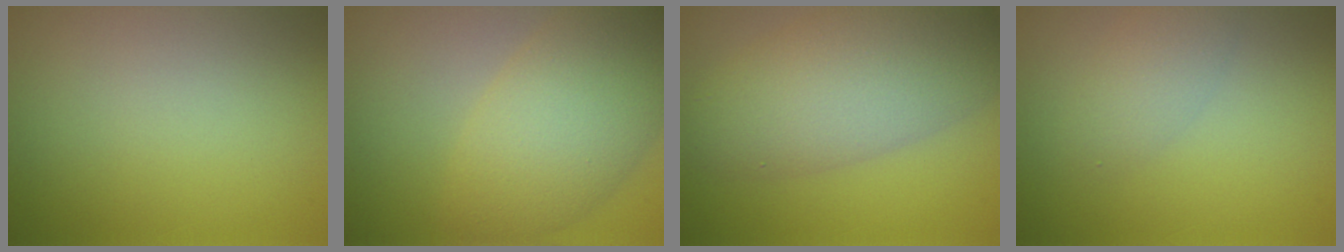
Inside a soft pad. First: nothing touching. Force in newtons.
{"total": 7.2, "press": 7.2, "slide": 0.2}
{"total": 7.7, "press": 7.7, "slide": 0.2}
{"total": 2.2, "press": 2.2, "slide": 0.1}